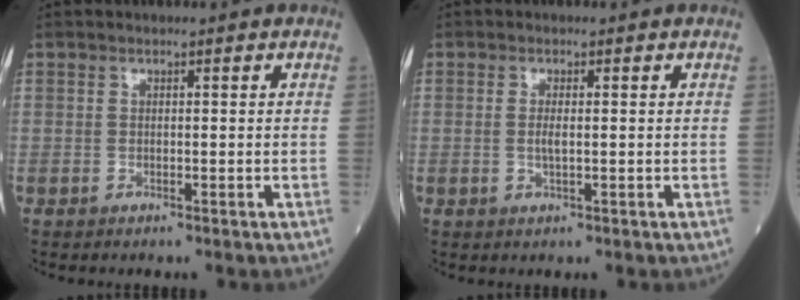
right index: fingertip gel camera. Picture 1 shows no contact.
{"total": 1.6, "force": [0.1, 0.2, 1.6], "torque": [-0.038, -0.001, 0.004]}